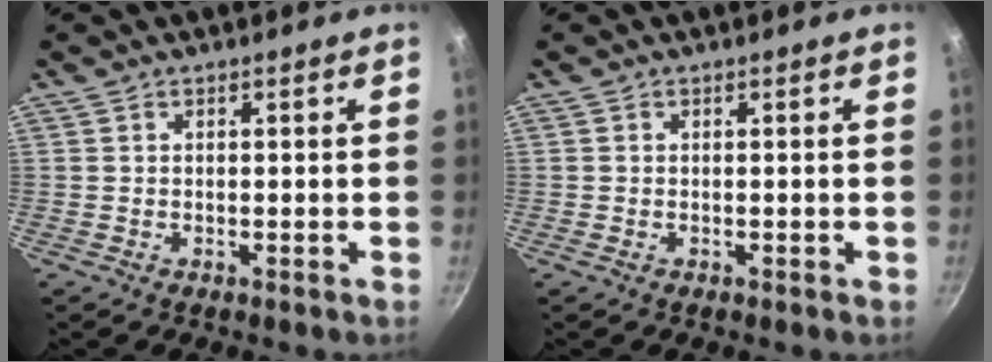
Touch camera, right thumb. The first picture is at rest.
{"total": 0.0}